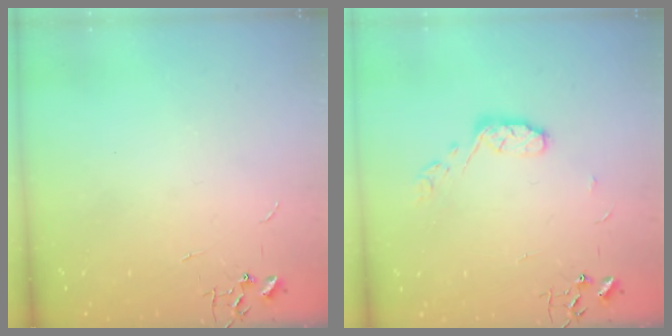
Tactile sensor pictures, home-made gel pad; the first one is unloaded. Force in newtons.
{"total": 7.5, "press": 7.4, "slide": 0.5}